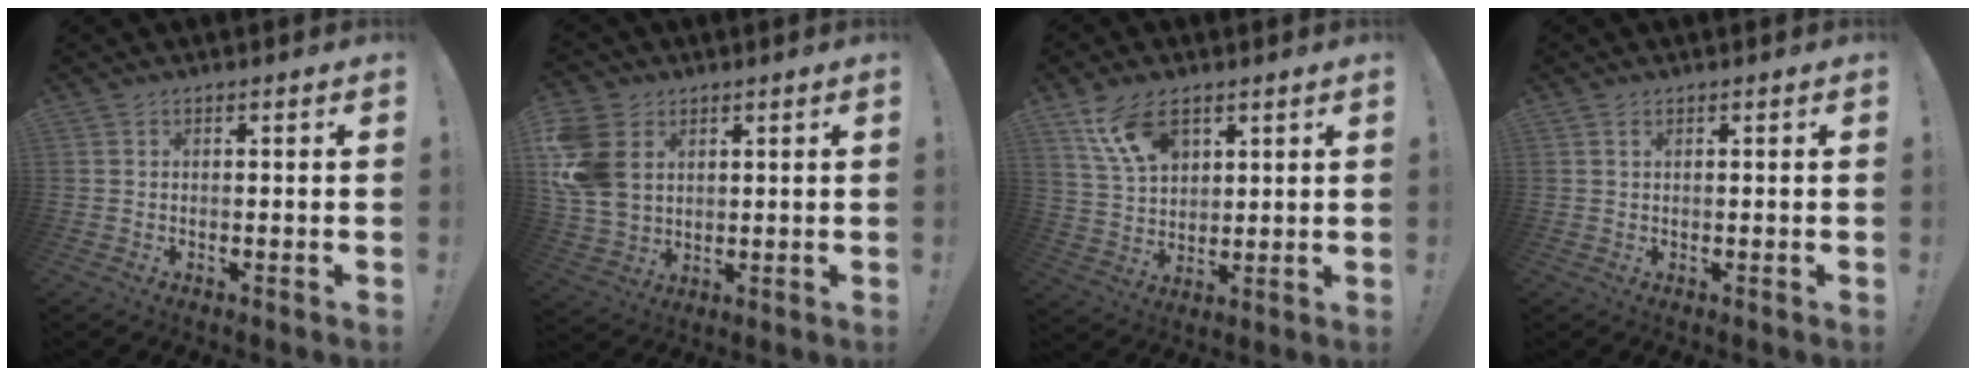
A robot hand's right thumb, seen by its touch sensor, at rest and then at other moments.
{"total": 14.1, "force": [3.7, 11.0, 7.9], "torque": [-0.170, -0.012, 0.073]}
{"total": 12.5, "force": [6.9, 7.4, 7.4], "torque": [-0.125, -0.023, 0.134]}
{"total": 0.6, "force": [0.4, 0.3, 0.5], "torque": [-0.009, 0.002, 0.007]}